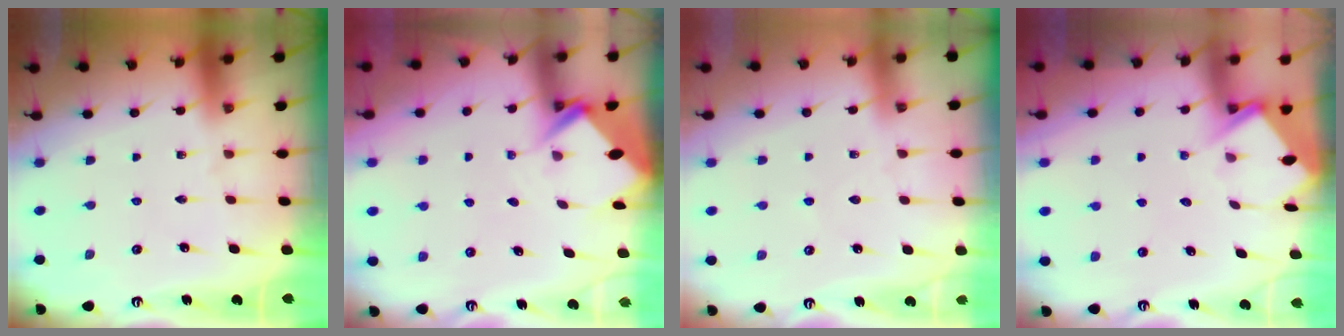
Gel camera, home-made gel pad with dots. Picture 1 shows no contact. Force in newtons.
{"total": 3.9, "press": 3.9, "slide": 0.3}
{"total": 2.5, "press": 2.4, "slide": 0.4}
{"total": 3.9, "press": 3.9, "slide": 0.4}